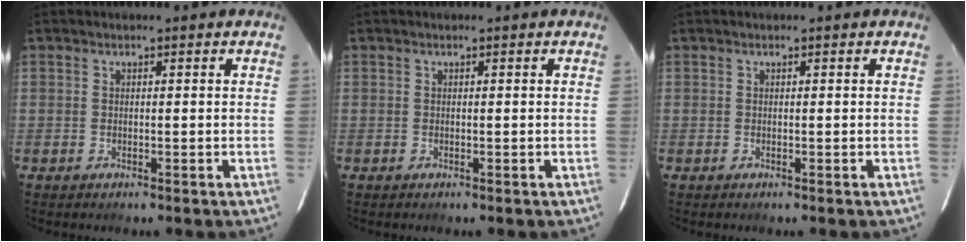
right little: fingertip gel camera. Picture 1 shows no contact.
{"total": 0.0}
{"total": 0.0}